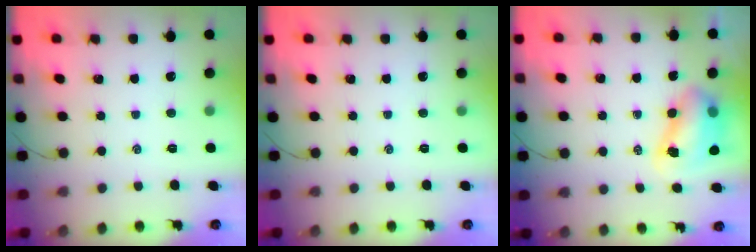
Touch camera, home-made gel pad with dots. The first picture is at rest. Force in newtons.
{"total": 0.0}
{"total": 8.8, "press": 8.5, "slide": 2.2}